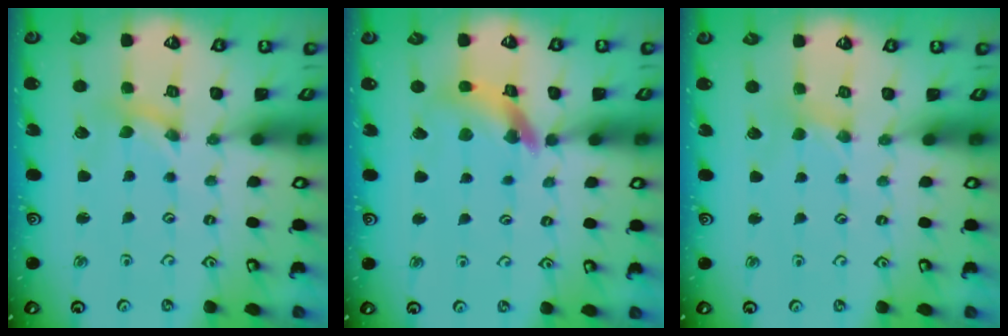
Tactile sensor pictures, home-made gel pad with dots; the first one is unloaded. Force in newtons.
{"total": 11.6, "press": 11.5, "slide": 1.3}
{"total": 1.7, "press": 1.7, "slide": 0.4}